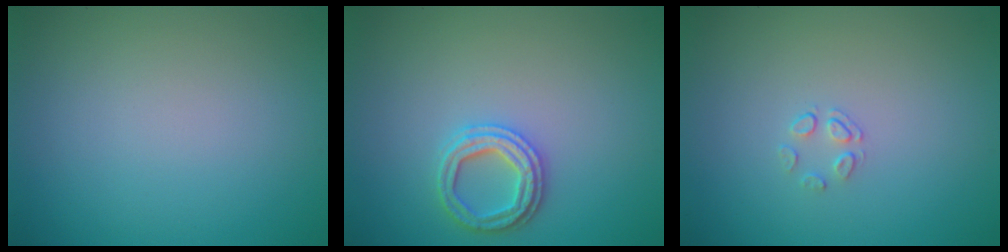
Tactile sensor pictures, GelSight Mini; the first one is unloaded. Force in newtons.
{"total": 2.7, "press": 2.7, "slide": 0.5}
{"total": 1.1, "press": 0.5, "slide": 1.0}